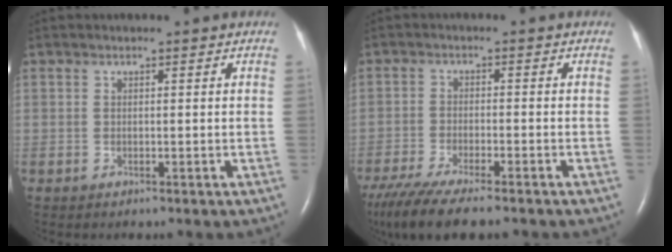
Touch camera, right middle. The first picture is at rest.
{"total": 12.6, "force": [-10.2, 1.9, 7.2], "torque": [-0.132, -0.030, -0.166]}